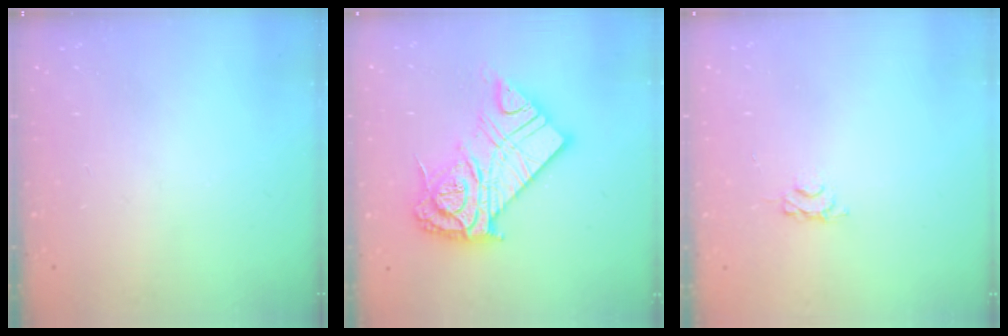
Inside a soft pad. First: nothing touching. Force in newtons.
{"total": 20.3, "press": 20.1, "slide": 2.2}
{"total": 3.1, "press": 3.0, "slide": 0.5}